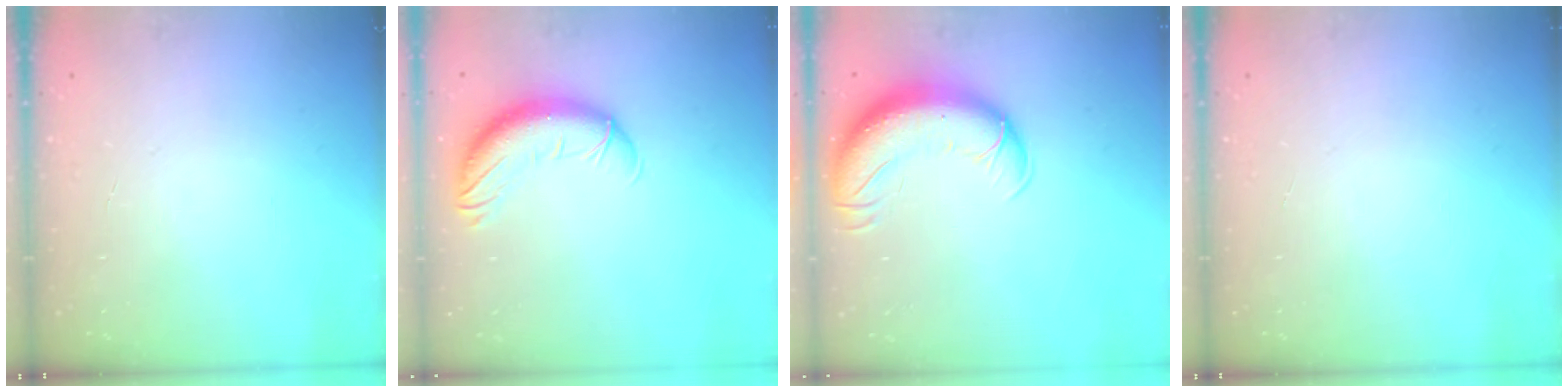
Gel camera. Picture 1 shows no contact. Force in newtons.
{"total": 11.8, "press": 11.6, "slide": 2.5}
{"total": 13.6, "press": 13.1, "slide": 3.4}
{"total": 0.0}